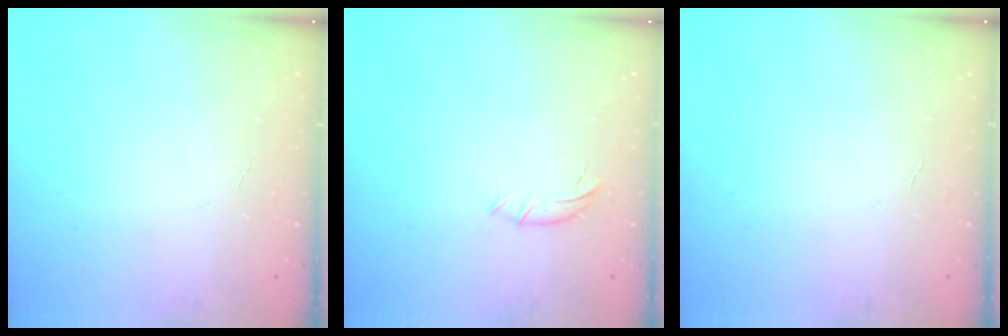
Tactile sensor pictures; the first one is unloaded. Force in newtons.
{"total": 5.8, "press": 5.7, "slide": 1.2}
{"total": 0.0}